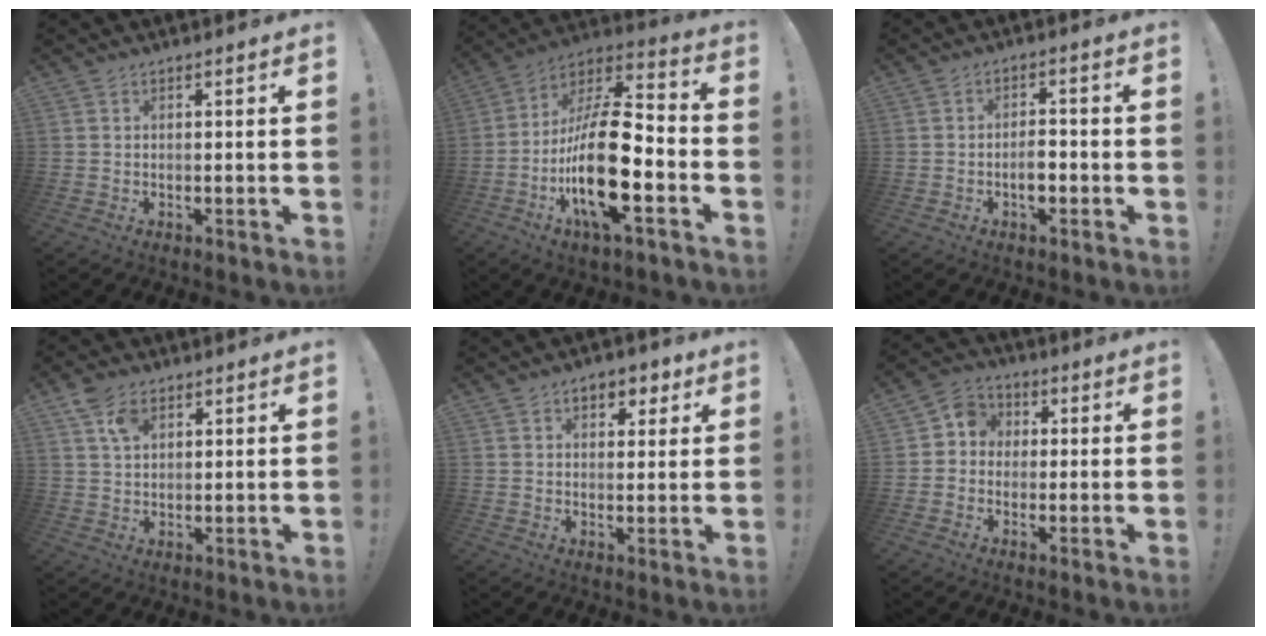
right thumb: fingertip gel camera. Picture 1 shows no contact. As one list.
[{"total": 23.4, "force": [-6.3, 8.2, 21.0], "torque": [-0.398, 0.030, -0.106]}, {"total": 4.6, "force": [-1.6, 3.1, 3.0], "torque": [-0.032, 0.010, -0.030]}, {"total": 6.6, "force": [3.6, 4.0, 3.8], "torque": [-0.060, -0.011, 0.067]}, {"total": 5.9, "force": [2.9, 3.9, 3.3], "torque": [-0.029, -0.008, 0.046]}, {"total": 5.9, "force": [-0.7, 5.5, 1.9], "torque": [-0.030, 0.020, -0.010]}]